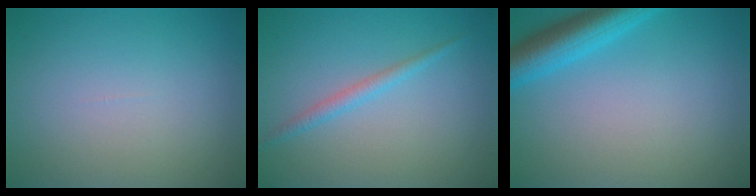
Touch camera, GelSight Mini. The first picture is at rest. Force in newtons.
{"total": 1.5, "press": 1.5, "slide": 0.1}
{"total": 5.0, "press": 5.0, "slide": 0.3}